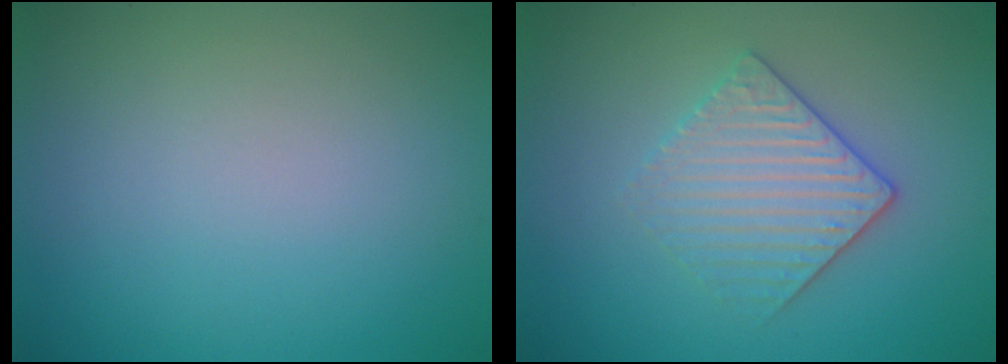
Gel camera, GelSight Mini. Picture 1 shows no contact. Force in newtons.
{"total": 3.4, "press": 3.2, "slide": 1.3}